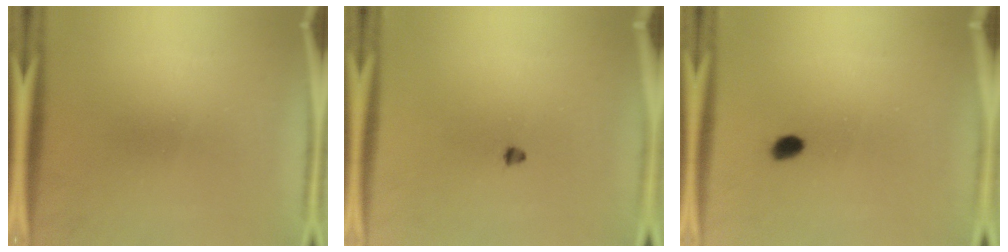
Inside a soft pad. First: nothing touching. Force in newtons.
{"total": 1.1}
{"total": 1.5}